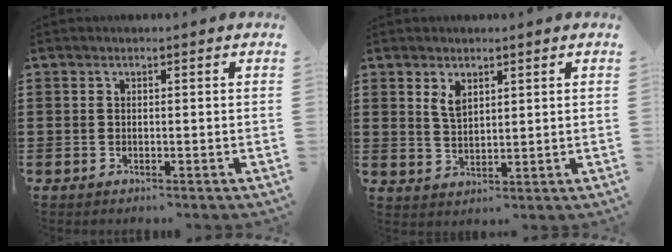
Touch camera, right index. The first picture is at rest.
{"total": 2.9, "force": [1.9, 1.5, 1.7], "torque": [-0.039, 0.003, 0.035]}